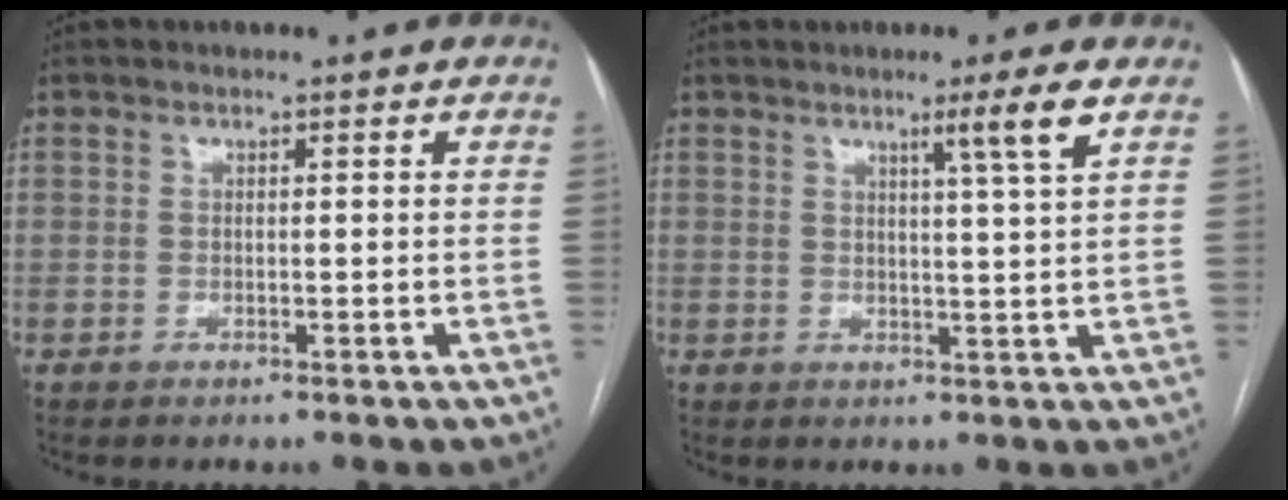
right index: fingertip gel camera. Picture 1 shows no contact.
{"total": 4.4, "force": [2.4, -1.4, 3.4], "torque": [-0.055, -0.011, 0.043]}